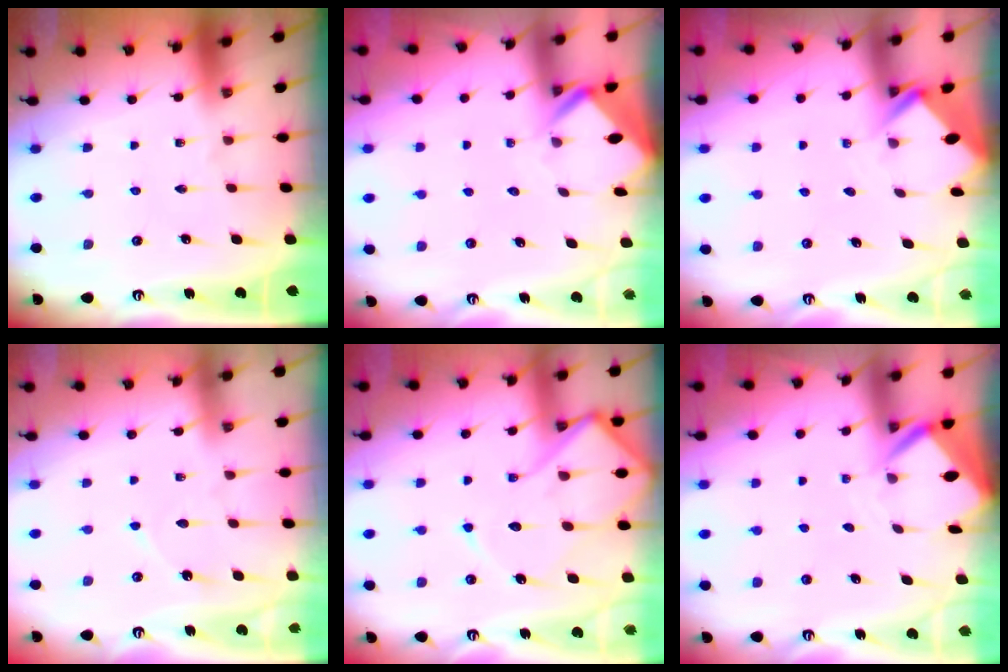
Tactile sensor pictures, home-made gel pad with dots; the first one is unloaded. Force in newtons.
{"total": 3.3, "press": 3.3, "slide": 0.2}
{"total": 2.7, "press": 2.7, "slide": 0.2}
{"total": 4.0, "press": 3.9, "slide": 0.4}
{"total": 12.8, "press": 12.7, "slide": 1.4}
{"total": 3.4, "press": 3.4, "slide": 0.4}